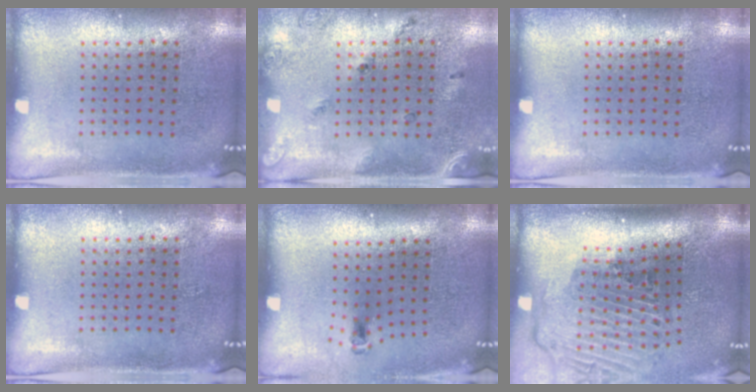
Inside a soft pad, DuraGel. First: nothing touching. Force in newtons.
{"total": 1.7, "press": 1.1, "slide": 1.3}
{"total": 0.0}
{"total": 0.0}
{"total": 0.7, "press": 0.3, "slide": 0.6}
{"total": 2.9, "press": 2.0, "slide": 2.2}